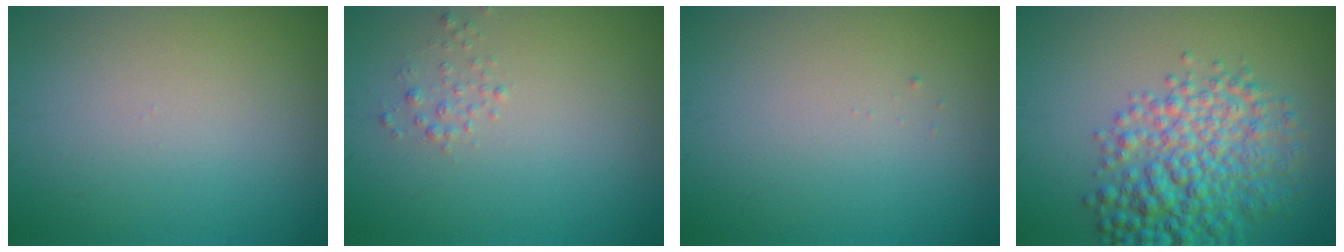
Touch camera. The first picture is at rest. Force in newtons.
{"total": 0.9, "press": 0.9, "slide": 0.0}
{"total": 0.0}
{"total": 6.9, "press": 6.9, "slide": 0.1}